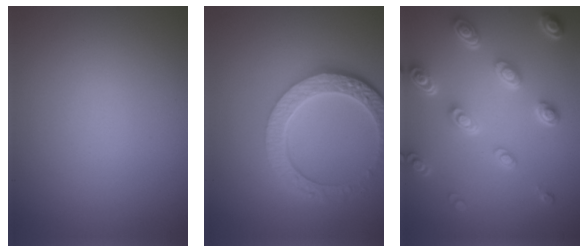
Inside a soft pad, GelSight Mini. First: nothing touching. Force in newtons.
{"total": 5.8, "press": 4.4, "slide": 3.7}
{"total": 5.3, "press": 4.0, "slide": 3.5}